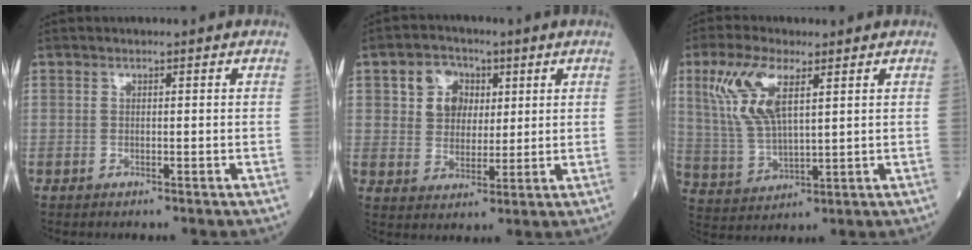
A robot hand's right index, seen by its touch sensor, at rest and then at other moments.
{"total": 7.0, "force": [2.5, 5.7, 3.1], "torque": [-0.058, 0.022, 0.049]}
{"total": 10.6, "force": [4.6, 3.5, 8.8], "torque": [-0.207, 0.012, 0.099]}